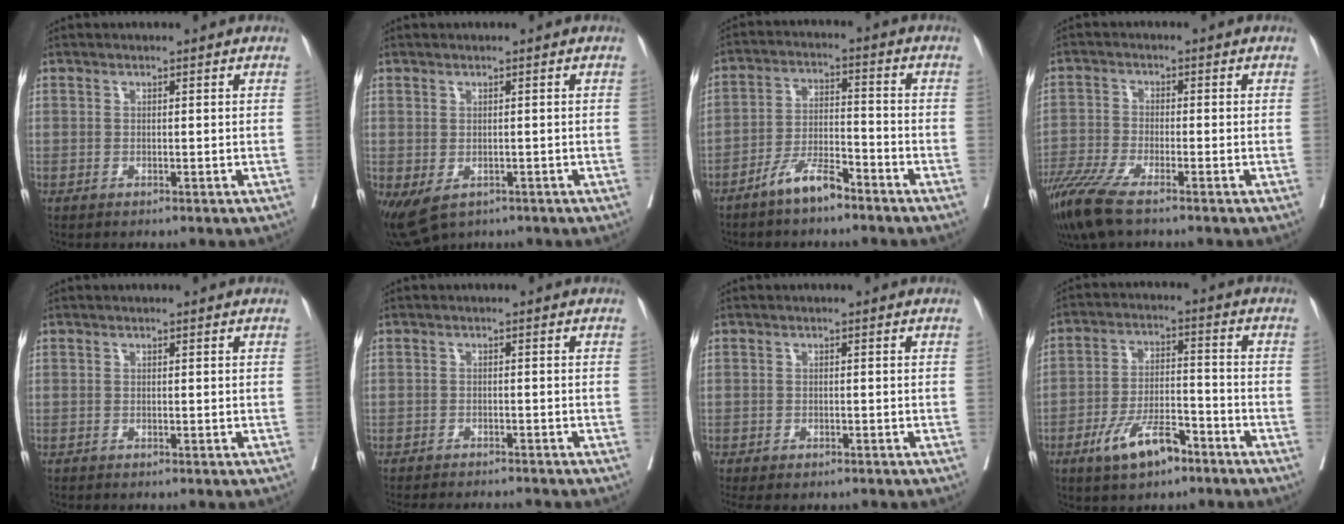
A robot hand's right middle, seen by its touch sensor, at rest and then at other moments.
{"total": 8.1, "force": [-4.0, 5.2, 4.7], "torque": [-0.100, -0.010, -0.055]}
{"total": 6.4, "force": [-5.0, 1.3, 3.8], "torque": [-0.073, -0.001, -0.096]}
{"total": 8.4, "force": [-6.1, 1.2, 5.7], "torque": [-0.113, -0.021, -0.115]}
{"total": 0.0}
{"total": 9.7, "force": [-9.1, 0.8, 3.2], "torque": [-0.038, -0.007, -0.124]}
{"total": 5.4, "force": [-4.3, 2.0, 2.6], "torque": [-0.039, -0.005, -0.058]}
{"total": 8.7, "force": [-5.5, 3.1, 6.1], "torque": [-0.113, 0.004, -0.095]}